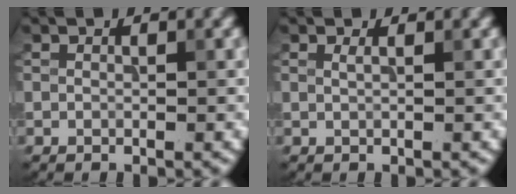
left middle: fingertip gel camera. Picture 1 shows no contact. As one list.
[{"total": 0.9, "force": [0.5, 0.3, 0.6], "torque": [-0.008, -0.001, 0.004]}]